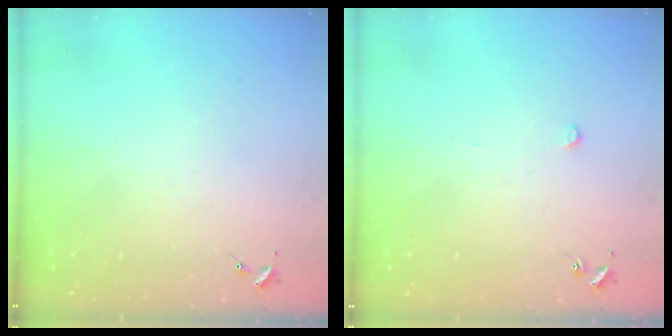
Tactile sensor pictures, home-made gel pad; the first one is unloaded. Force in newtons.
{"total": 2.6, "press": 2.6, "slide": 0.2}